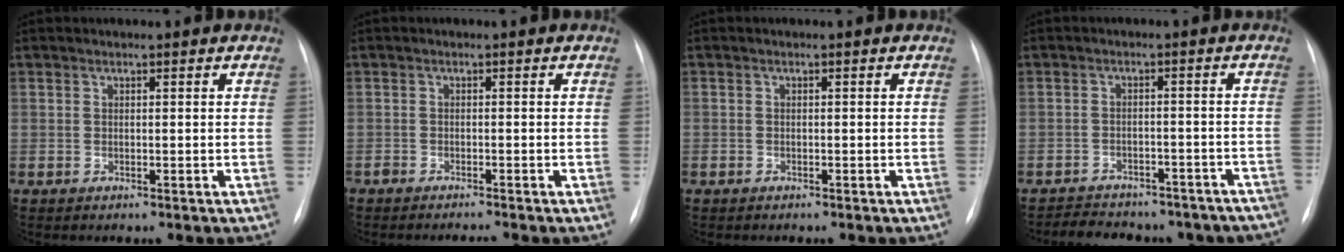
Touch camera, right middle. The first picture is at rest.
{"total": 1.6, "force": [-1.6, -0.2, 0.4], "torque": [-0.008, -0.007, -0.026]}
{"total": 0.7, "force": [-0.5, 0.5, 0.1], "torque": [-0.007, 0.002, -0.007]}
{"total": 18.5, "force": [-16.2, 7.1, 5.5], "torque": [-0.106, 0.014, -0.186]}